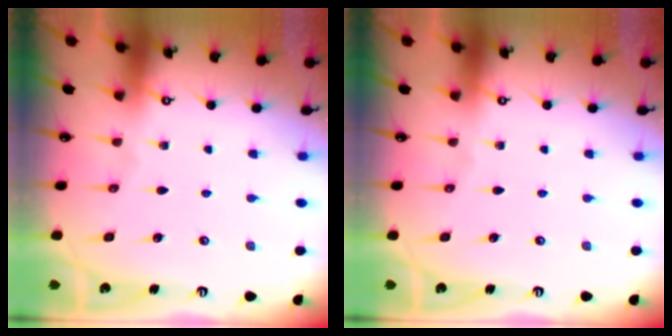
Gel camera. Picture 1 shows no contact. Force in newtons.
{"total": 0.0}